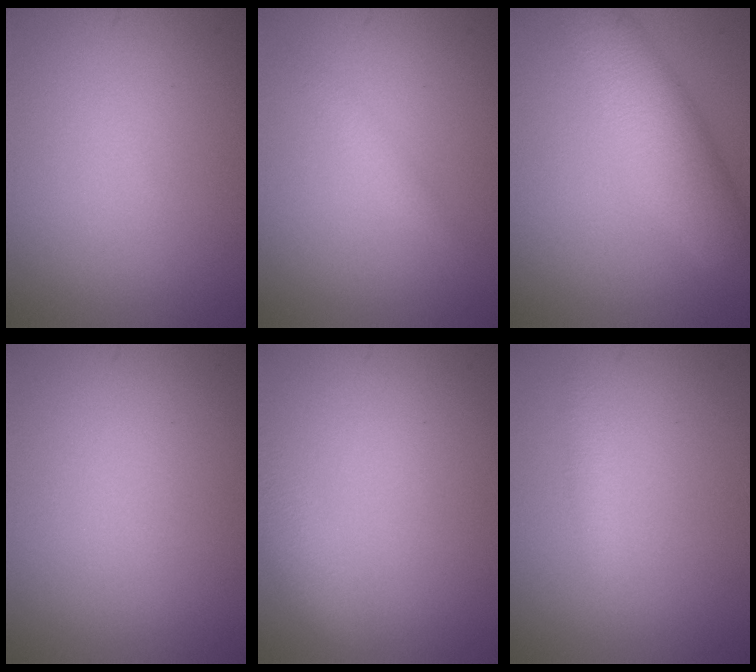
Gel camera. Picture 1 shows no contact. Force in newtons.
{"total": 1.2, "press": 1.2, "slide": 0.1}
{"total": 5.9, "press": 5.9, "slide": 0.0}
{"total": 0.0}
{"total": 2.5, "press": 2.5, "slide": 0.2}
{"total": 1.2, "press": 1.2, "slide": 0.0}